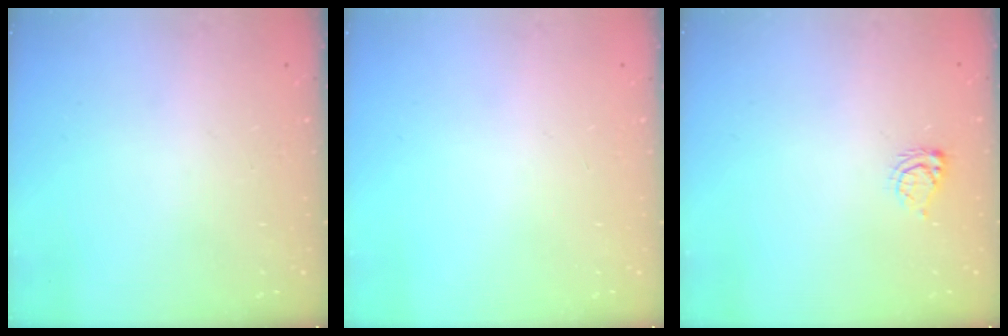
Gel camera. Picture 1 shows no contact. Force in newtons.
{"total": 0.0}
{"total": 5.3, "press": 5.3, "slide": 0.8}